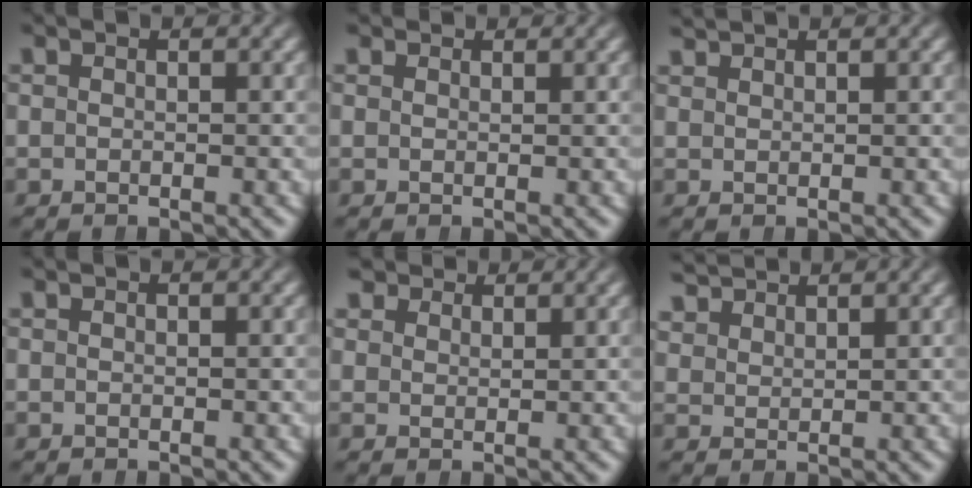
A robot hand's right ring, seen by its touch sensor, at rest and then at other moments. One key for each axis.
{"total": 0.7, "fx": 0.7, "fy": -0.2, "fz": -0.2, "tx": 0.014, "ty": -0.004, "tz": 0.015}
{"total": 1.7, "fx": 1.5, "fy": -0.9, "fz": -0.3, "tx": 0.017, "ty": 0.001, "tz": 0.034}
{"total": 0.0}
{"total": 2.5, "fx": 2.5, "fy": 0.4, "fz": 0.4, "tx": 0.004, "ty": -0.002, "tz": 0.049}
{"total": 3.3, "fx": 3.3, "fy": -0.3, "fz": 0.1, "tx": 0.008, "ty": 0.005, "tz": 0.067}